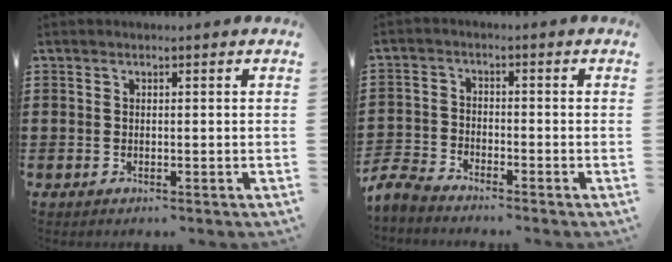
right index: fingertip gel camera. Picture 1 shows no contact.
{"total": 3.8, "force": [-3.7, 0.6, 0.4], "torque": [-0.032, -0.005, -0.083]}